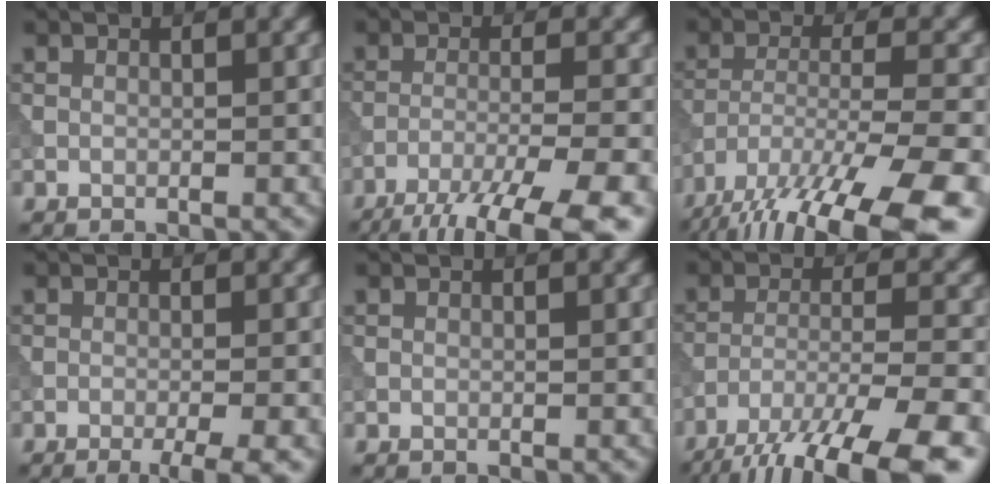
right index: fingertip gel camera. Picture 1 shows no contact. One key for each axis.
{"total": 11.8, "fx": -9.0, "fy": 2.2, "fz": 7.3, "tx": -0.119, "ty": -0.026, "tz": -0.130}
{"total": 15.2, "fx": -11.1, "fy": 4.0, "fz": 9.5, "tx": -0.190, "ty": -0.042, "tz": -0.162}
{"total": 4.1, "fx": -2.2, "fy": 0.7, "fz": 3.3, "tx": -0.044, "ty": 0.001, "tz": -0.037}
{"total": 0.0}
{"total": 14.0, "fx": -10.7, "fy": 3.8, "fz": 8.1, "tx": -0.155, "ty": -0.037, "tz": -0.153}